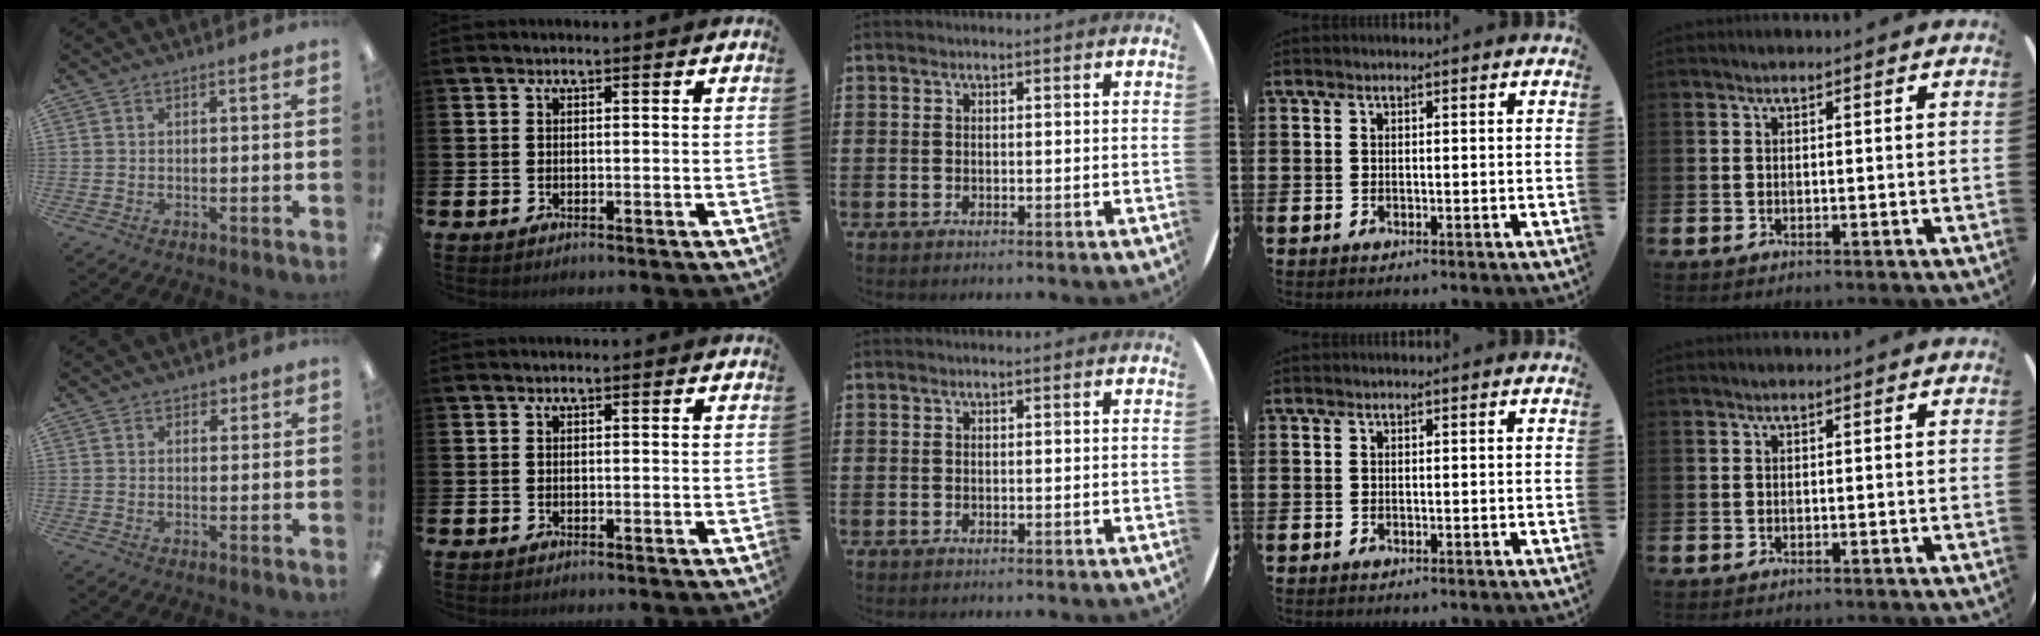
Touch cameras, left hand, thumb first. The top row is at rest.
{"thumb": {"total": 2.0, "force": [1.4, 1.3, 0.6], "torque": [-0.005, -0.002, 0.024]}}